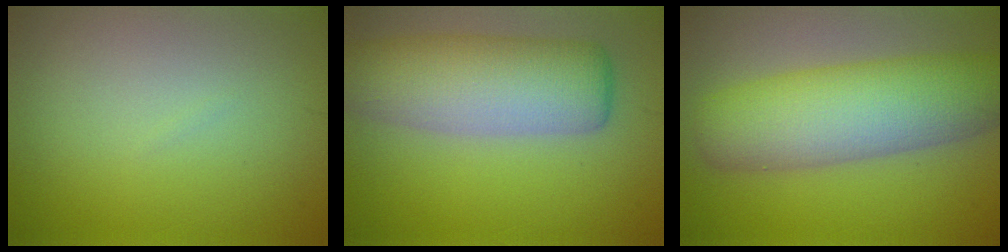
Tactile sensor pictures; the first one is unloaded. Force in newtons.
{"total": 8.1, "press": 8.1, "slide": 0.4}
{"total": 9.0, "press": 9.0, "slide": 0.6}